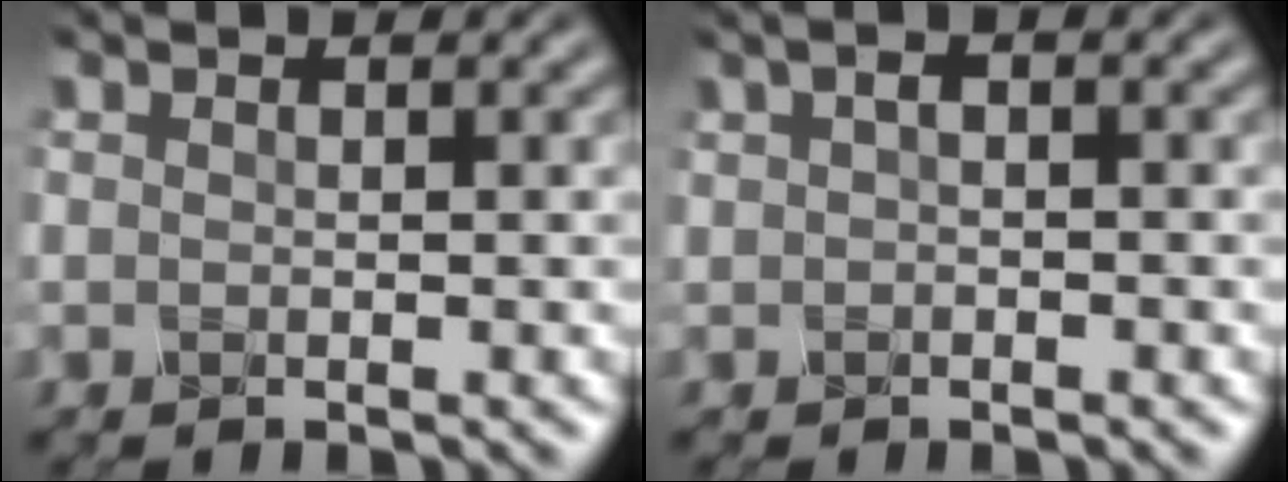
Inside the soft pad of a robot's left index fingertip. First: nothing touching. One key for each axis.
{"total": 1.1, "fx": 0.0, "fy": 0.6, "fz": 0.9, "tx": -0.019, "ty": 0.008, "tz": 0.002}